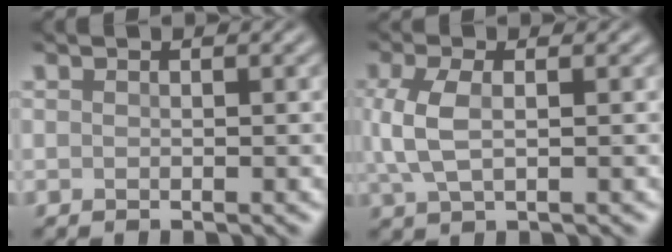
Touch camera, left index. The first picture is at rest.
{"total": 3.8, "force": [0.4, 1.8, 3.3], "torque": [-0.081, 0.005, 0.008]}